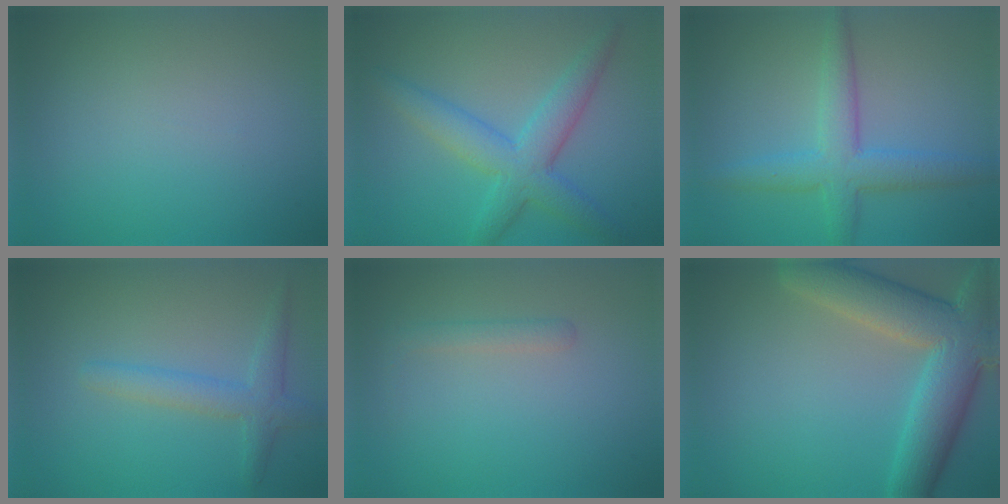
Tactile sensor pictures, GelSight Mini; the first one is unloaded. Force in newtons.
{"total": 5.0, "press": 5.0, "slide": 0.2}
{"total": 3.3, "press": 3.3, "slide": 0.2}
{"total": 2.8, "press": 2.7, "slide": 0.2}
{"total": 1.2, "press": 1.2, "slide": 0.1}
{"total": 8.9, "press": 8.8, "slide": 0.8}